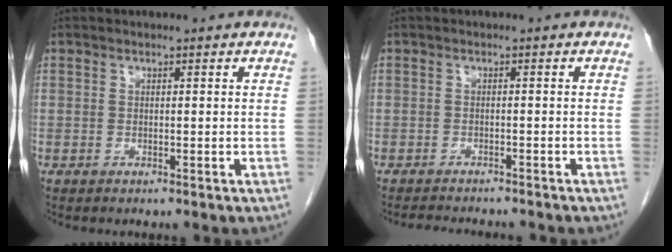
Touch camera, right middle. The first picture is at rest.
{"total": 6.3, "force": [-5.7, 1.1, 2.3], "torque": [-0.028, -0.005, -0.078]}